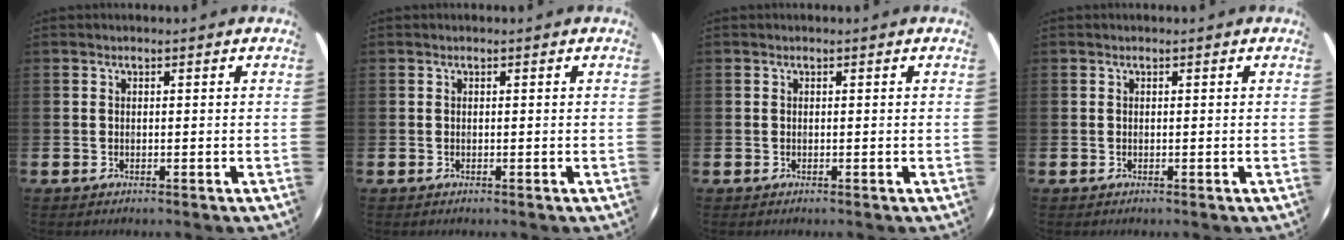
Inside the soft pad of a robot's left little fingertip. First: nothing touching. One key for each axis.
{"total": 0.0}
{"total": 0.0}
{"total": 0.0}